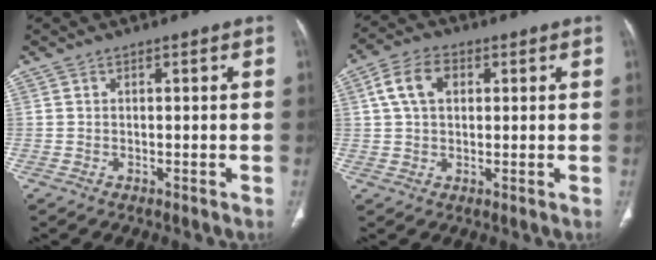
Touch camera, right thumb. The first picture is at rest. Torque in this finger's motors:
{"motor_torque": [0.17, 1.46, 0.47, -0.42, 0.20]}